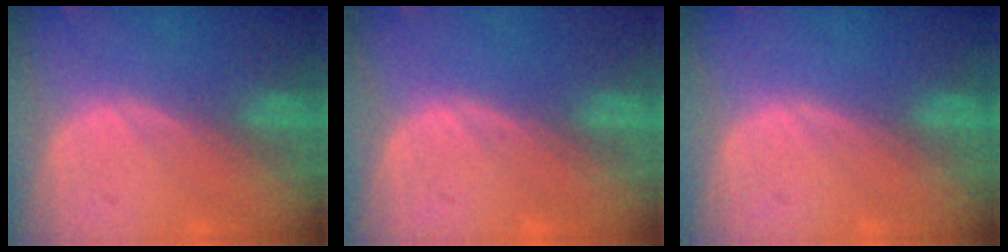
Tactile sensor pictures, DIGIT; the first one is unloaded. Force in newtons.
{"total": 0.0}
{"total": 0.0}